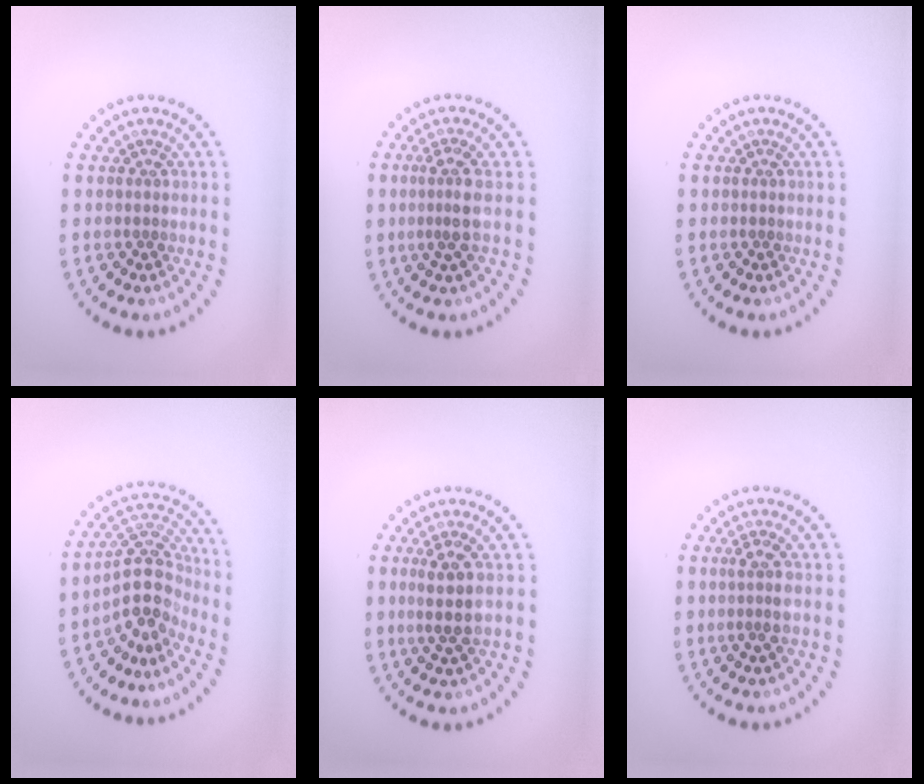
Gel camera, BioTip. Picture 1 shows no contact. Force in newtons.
{"total": 2.4, "press": 1.8, "slide": 1.6}
{"total": 0.0}
{"total": 4.4, "press": 3.7, "slide": 2.3}
{"total": 2.7, "press": 2.3, "slide": 1.4}
{"total": 1.7, "press": 1.3, "slide": 1.2}